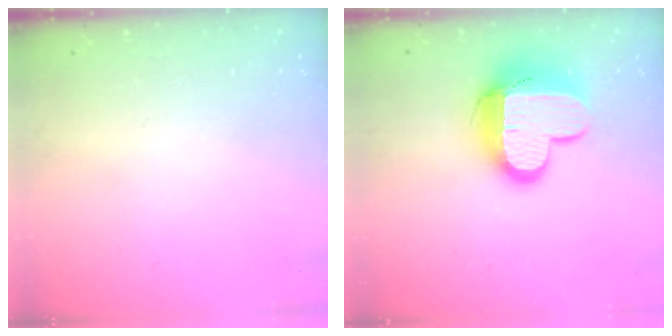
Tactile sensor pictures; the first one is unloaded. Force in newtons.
{"total": 14.0, "press": 13.9, "slide": 1.4}